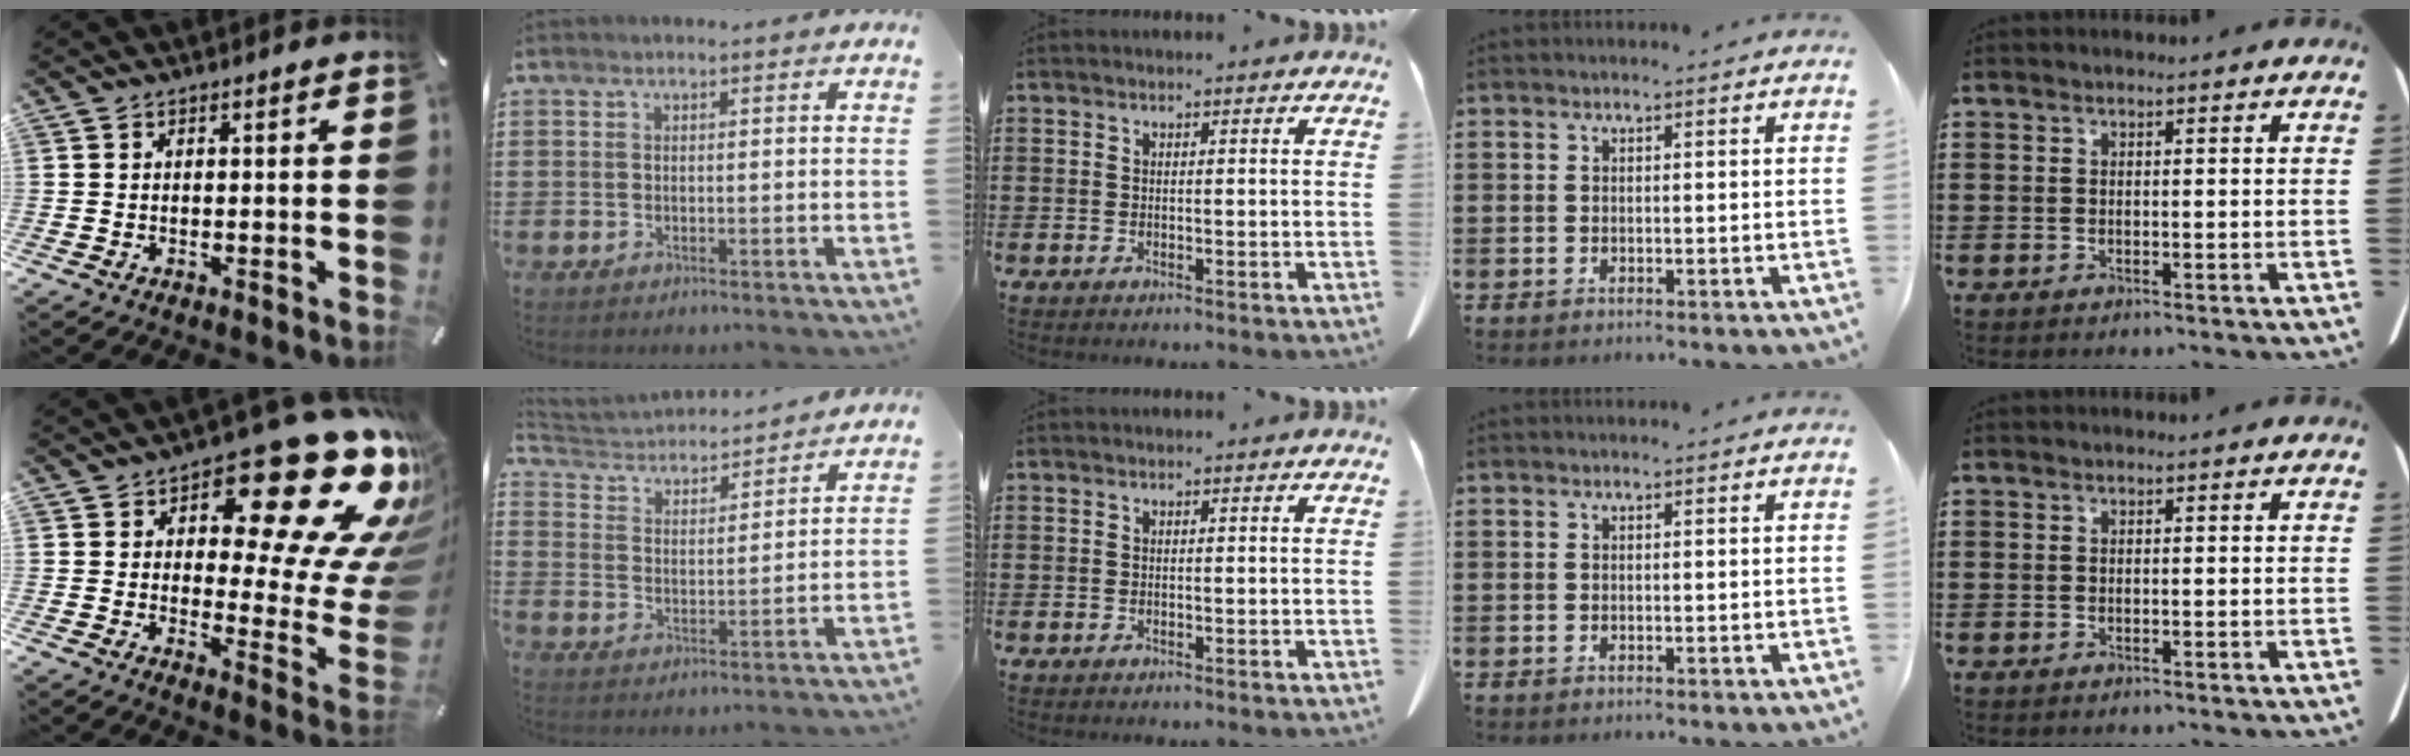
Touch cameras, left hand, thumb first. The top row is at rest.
{"thumb": {"total": 25.7, "force": [14.3, 10.5, 18.6], "torque": [-0.226, -0.110, 0.229]}, "index": {"total": 3.3, "force": [3.2, 0.4, 0.1], "torque": [-0.025, -0.029, 0.049]}}